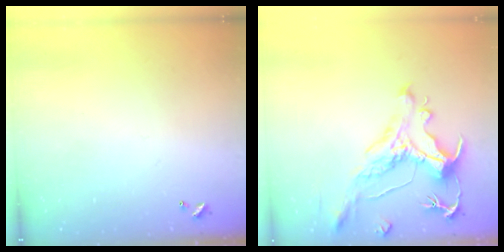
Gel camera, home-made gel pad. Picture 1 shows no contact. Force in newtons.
{"total": 1.7, "press": 0.9, "slide": 1.4}